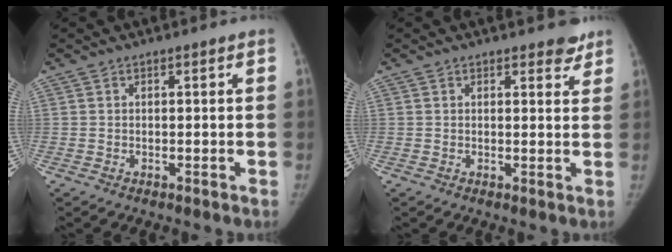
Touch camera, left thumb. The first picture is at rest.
{"total": 2.8, "force": [2.3, 1.3, 1.0], "torque": [0.010, -0.014, 0.024]}